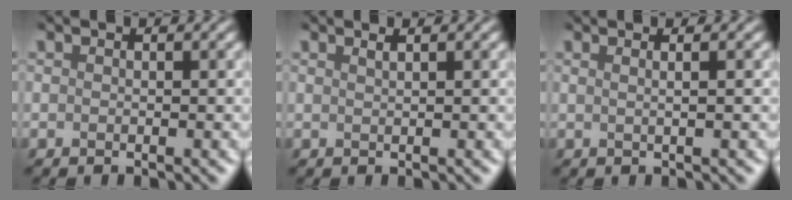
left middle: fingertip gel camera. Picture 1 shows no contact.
{"total": 0.7, "force": [0.6, 0.1, 0.3], "torque": [0.002, 0.004, 0.000]}
{"total": 2.5, "force": [1.1, 1.3, 1.8], "torque": [-0.001, 0.019, -0.013]}